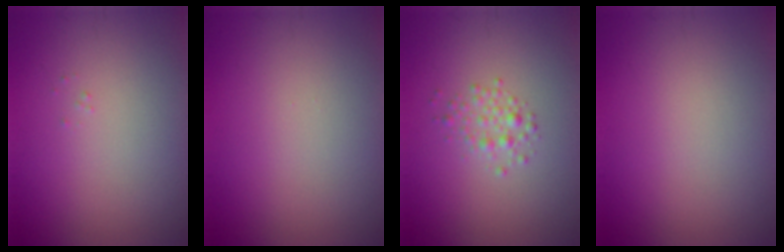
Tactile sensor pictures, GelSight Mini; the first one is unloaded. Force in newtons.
{"total": 0.0}
{"total": 1.6, "press": 1.6, "slide": 0.0}
{"total": 0.0}